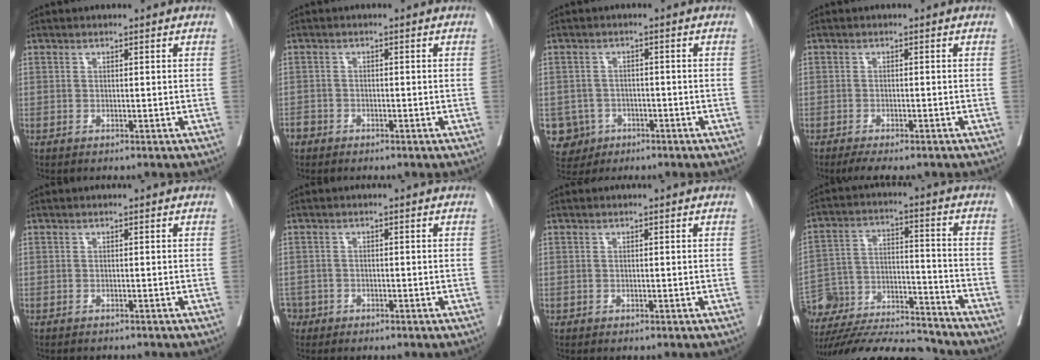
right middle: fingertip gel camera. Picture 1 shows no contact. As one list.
[{"total": 2.0, "force": [-1.4, 1.4, 0.2], "torque": [-0.006, 0.006, -0.026]}, {"total": 5.4, "force": [-1.9, 5.0, 0.2], "torque": [-0.007, 0.012, -0.027]}, {"total": 4.7, "force": [-3.8, 1.4, 2.5], "torque": [-0.034, -0.010, -0.056]}, {"total": 1.6, "force": [-1.5, 0.4, 0.3], "torque": [-0.005, -0.002, -0.018]}, {"total": 2.4, "force": [-1.4, 1.9, -0.2], "torque": [0.005, 0.009, -0.028]}, {"total": 0.0}, {"total": 24.1, "force": [-22.4, 3.7, 8.2], "torque": [-0.173, -0.015, -0.350]}]